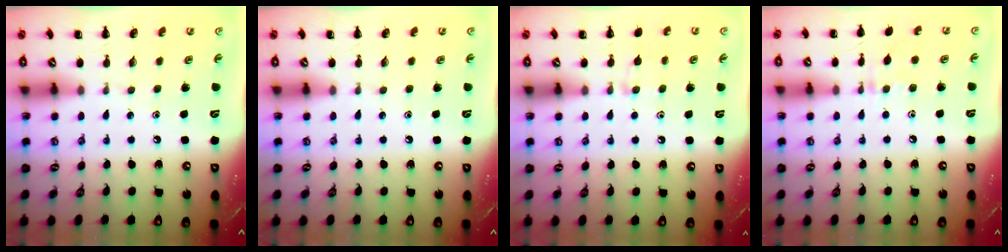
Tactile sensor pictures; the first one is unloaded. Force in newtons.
{"total": 0.0}
{"total": 6.4, "press": 6.0, "slide": 2.2}
{"total": 5.0, "press": 4.8, "slide": 1.3}